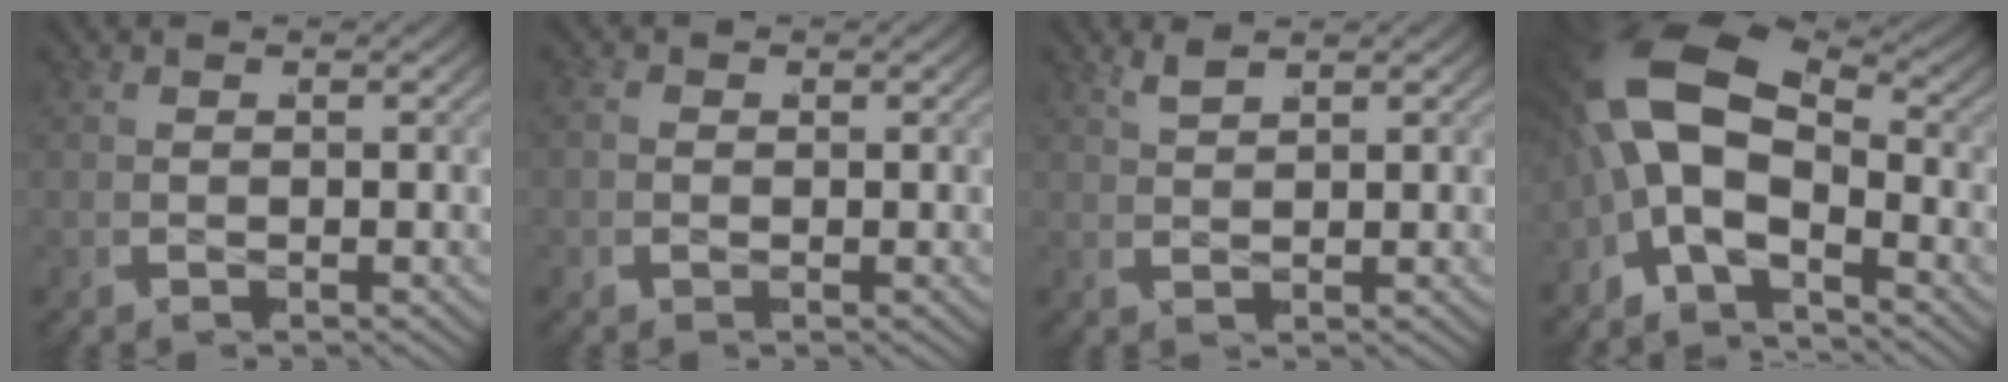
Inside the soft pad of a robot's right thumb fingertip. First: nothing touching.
{"total": 0.8, "force": [-0.2, 0.7, 0.2], "torque": [-0.007, -0.005, -0.004]}
{"total": 1.5, "force": [1.3, -0.8, 0.0], "torque": [0.007, 0.014, 0.024]}
{"total": 13.9, "force": [-1.5, 10.3, 9.3], "torque": [-0.208, -0.013, -0.042]}